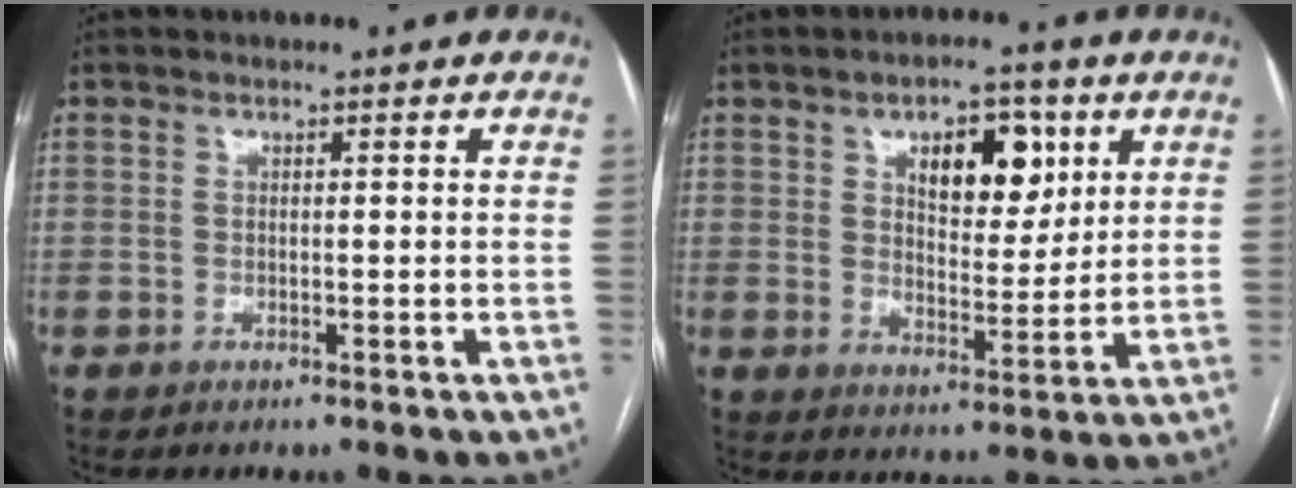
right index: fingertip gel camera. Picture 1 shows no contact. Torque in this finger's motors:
{"motor_torque": [0.83, 0.72, 0.16, 0.07]}